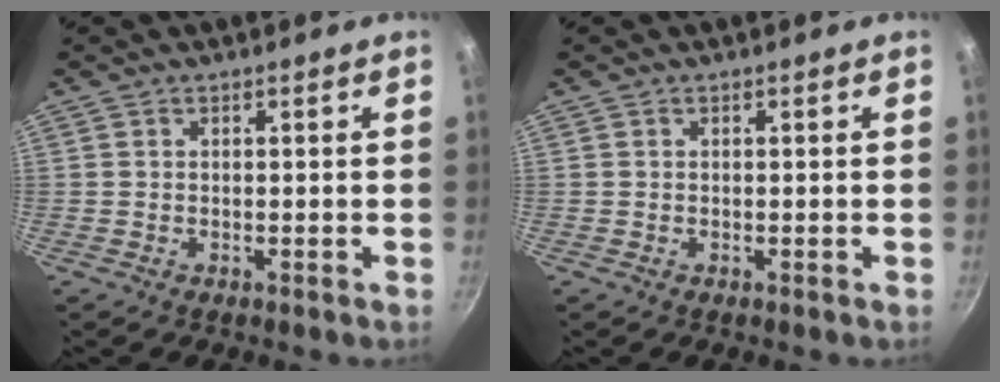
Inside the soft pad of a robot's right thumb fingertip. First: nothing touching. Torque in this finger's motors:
{"motor_torque": [-0.17, -0.17, 0.00, 0.00, 0.01]}